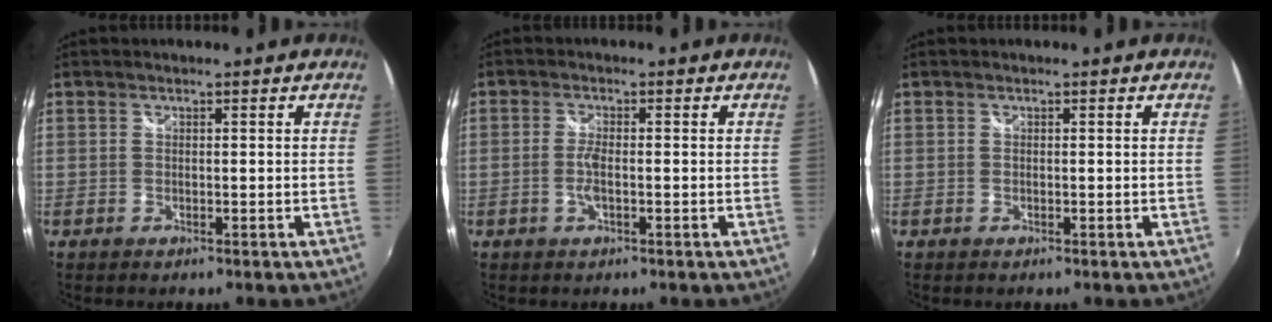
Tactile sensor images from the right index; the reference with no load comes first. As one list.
[{"total": 2.7, "force": [-0.7, 0.4, 2.6], "torque": [-0.056, -0.002, -0.014]}, {"total": 0.0}]